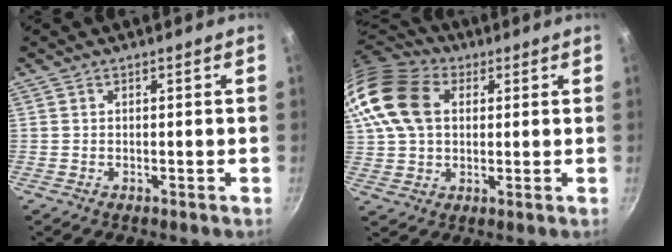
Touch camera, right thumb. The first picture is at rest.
{"total": 19.8, "force": [5.1, 14.2, 12.8], "torque": [-0.273, 0.020, 0.085]}